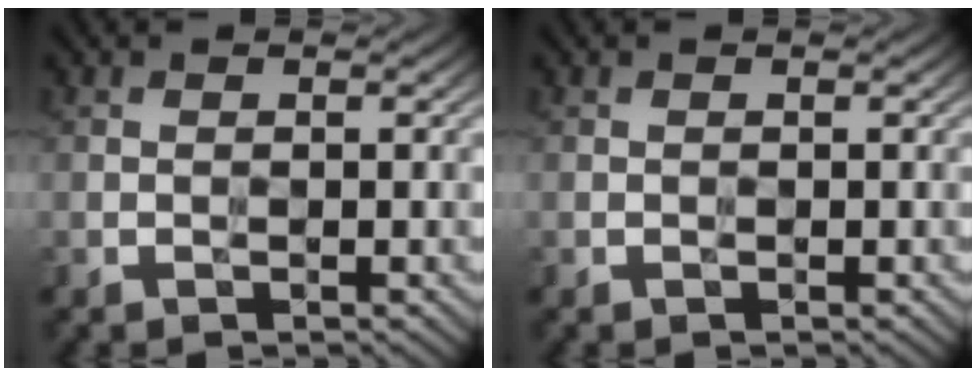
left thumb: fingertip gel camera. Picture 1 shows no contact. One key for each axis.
{"total": 0.0}